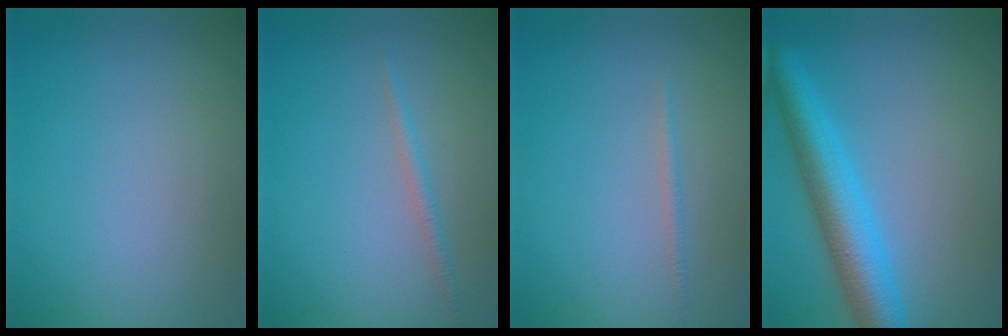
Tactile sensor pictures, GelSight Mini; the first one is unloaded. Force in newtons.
{"total": 1.1, "press": 1.1, "slide": 0.1}
{"total": 0.7, "press": 0.7, "slide": 0.1}
{"total": 6.2, "press": 6.2, "slide": 0.2}